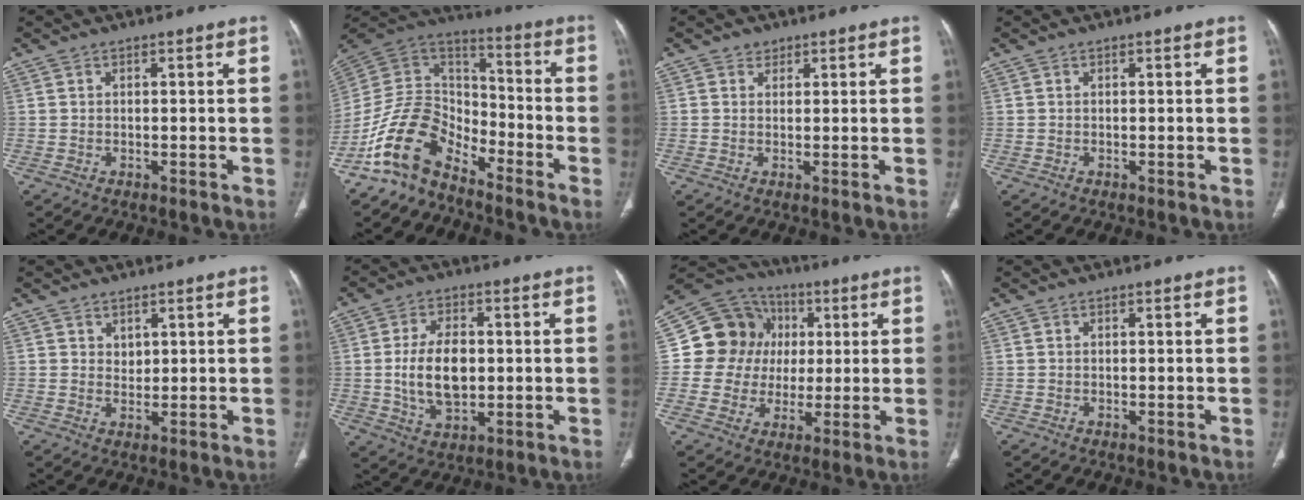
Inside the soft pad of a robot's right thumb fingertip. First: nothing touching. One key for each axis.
{"total": 12.6, "fx": -9.2, "fy": 6.8, "fz": 5.3, "tx": -0.082, "ty": 0.094, "tz": -0.192}
{"total": 1.5, "fx": 0.9, "fy": 1.1, "fz": 0.1, "tx": 0.016, "ty": -0.003, "tz": 0.009}
{"total": 0.0}
{"total": 2.0, "fx": 1.2, "fy": 1.5, "fz": 0.4, "tx": 0.011, "ty": -0.009, "tz": 0.021}
{"total": 10.4, "fx": 0.0, "fy": 6.3, "fz": 8.3, "tx": -0.137, "ty": 0.000, "tz": 0.005}
{"total": 14.5, "fx": 2.2, "fy": 13.3, "fz": 5.2, "tx": -0.055, "ty": 0.020, "tz": 0.034}
{"total": 0.0}